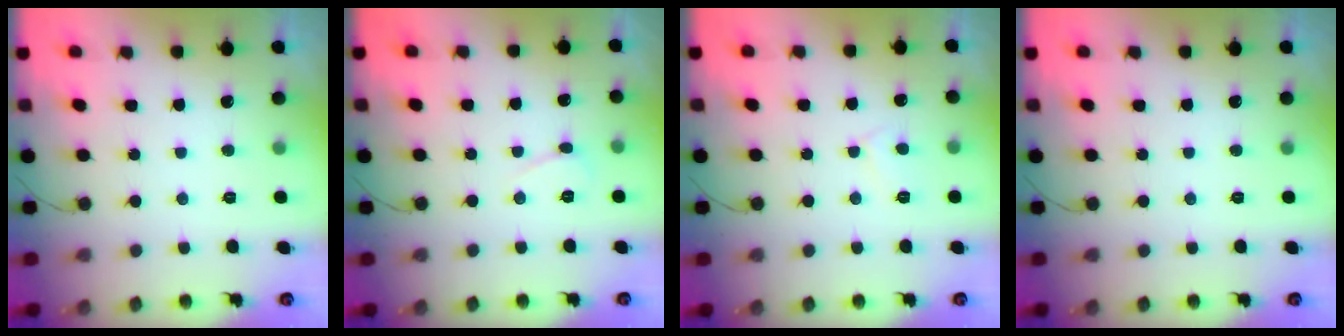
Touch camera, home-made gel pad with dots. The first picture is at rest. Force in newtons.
{"total": 3.0, "press": 3.0, "slide": 0.3}
{"total": 2.9, "press": 2.9, "slide": 0.3}
{"total": 0.0}